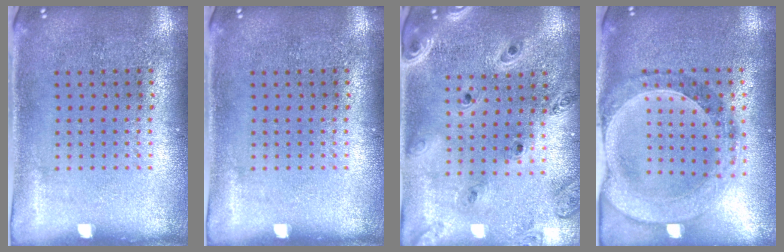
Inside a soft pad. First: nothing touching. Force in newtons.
{"total": 0.0}
{"total": 1.4, "press": 1.3, "slide": 0.2}
{"total": 1.5, "press": 1.4, "slide": 0.4}